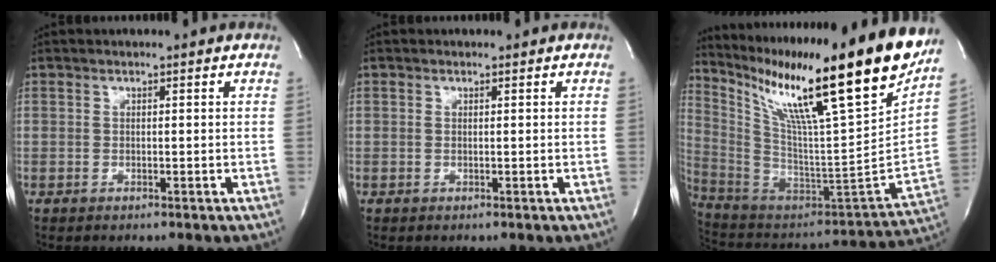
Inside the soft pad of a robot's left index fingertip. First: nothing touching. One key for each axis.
{"total": 0.0}
{"total": 28.7, "fx": 21.0, "fy": -1.2, "fz": 19.6, "tx": -0.346, "ty": -0.070, "tz": 0.333}